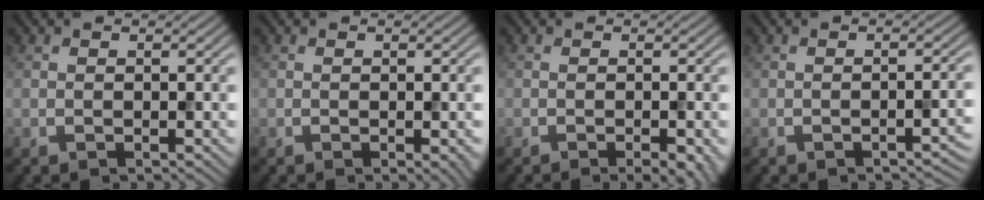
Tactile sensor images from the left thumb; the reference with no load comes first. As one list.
[{"total": 1.2, "force": [-0.3, 0.2, 1.2], "torque": [-0.013, -0.005, -0.004]}, {"total": 2.9, "force": [-1.5, 0.5, 2.4], "torque": [-0.028, 0.003, -0.021]}, {"total": 2.3, "force": [-1.4, 0.5, 1.8], "torque": [-0.021, 0.004, -0.024]}]